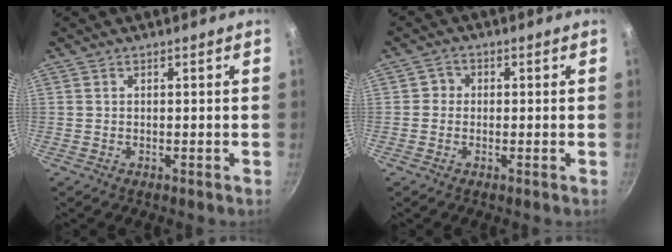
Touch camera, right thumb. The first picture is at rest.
{"total": 2.1, "force": [-0.2, 2.0, 0.7], "torque": [0.007, 0.008, -0.010]}